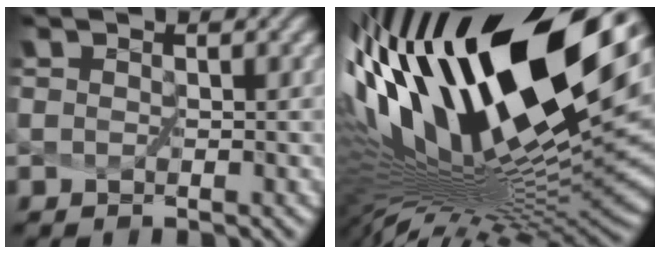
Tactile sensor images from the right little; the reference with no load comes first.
{"total": 18.9, "force": [4.4, 6.4, 17.2], "torque": [-0.295, 0.003, 0.087]}